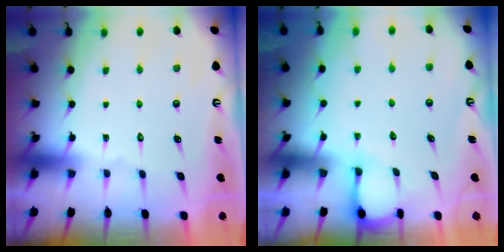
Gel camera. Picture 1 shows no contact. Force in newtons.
{"total": 3.9, "press": 3.9, "slide": 0.4}